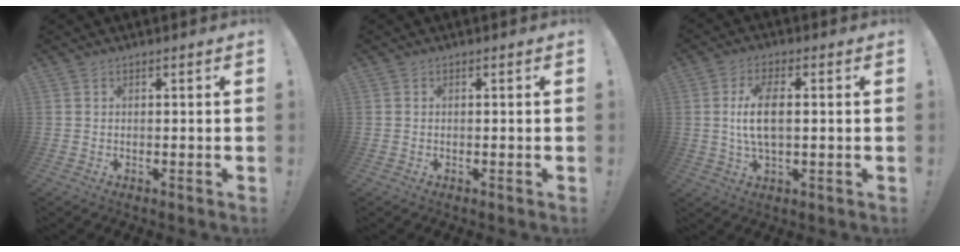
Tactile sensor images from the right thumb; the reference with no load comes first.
{"total": 0.0}
{"total": 8.9, "force": [0.5, 3.9, 8.0], "torque": [-0.153, -0.001, 0.007]}